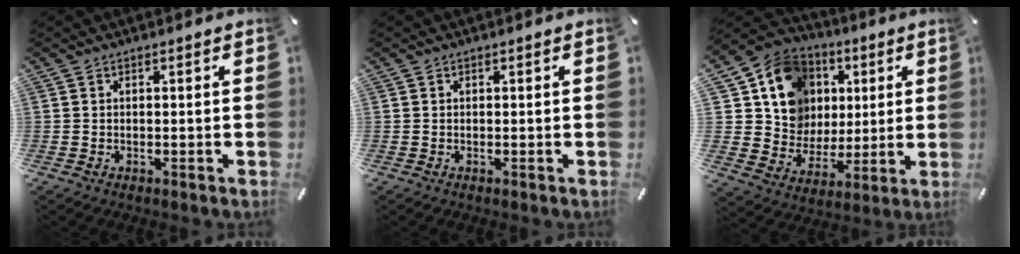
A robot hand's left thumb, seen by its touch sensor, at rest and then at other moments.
{"total": 0.0}
{"total": 15.7, "force": [5.2, 13.8, 5.4], "torque": [-0.101, -0.021, 0.113]}